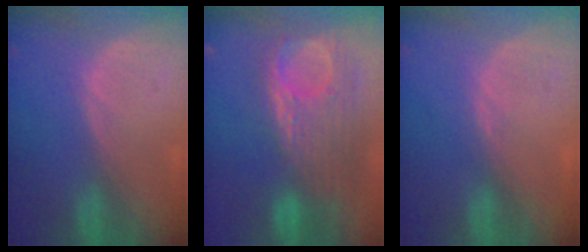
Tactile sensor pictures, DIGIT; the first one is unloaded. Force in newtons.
{"total": 11.9, "press": 10.4, "slide": 5.8}
{"total": 0.5, "press": 0.5, "slide": 0.2}